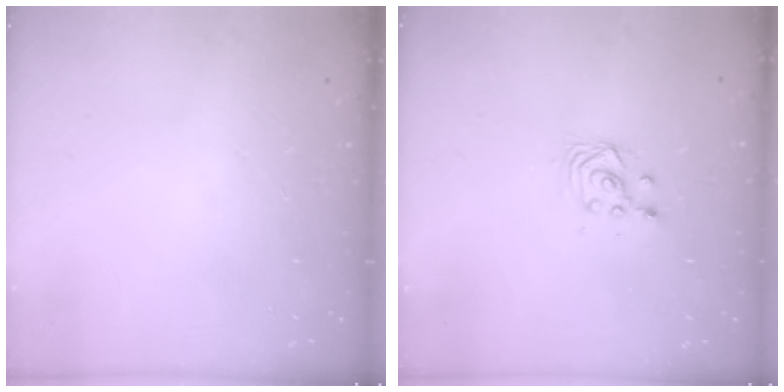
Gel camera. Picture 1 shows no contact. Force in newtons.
{"total": 3.3, "press": 3.1, "slide": 1.1}